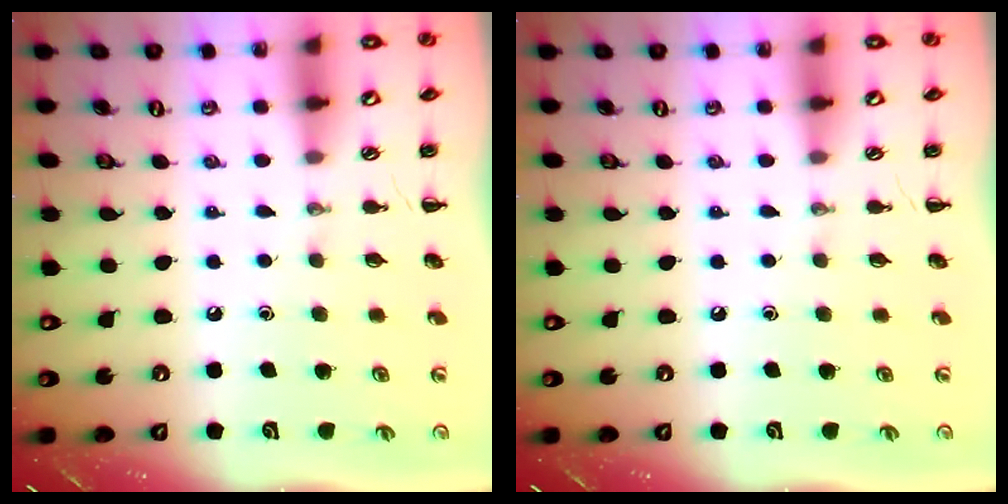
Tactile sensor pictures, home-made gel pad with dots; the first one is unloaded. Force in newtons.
{"total": 0.0}